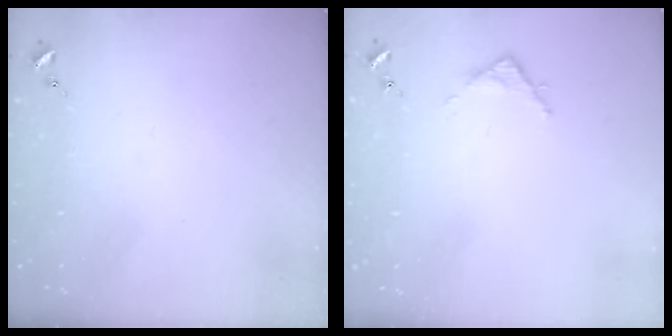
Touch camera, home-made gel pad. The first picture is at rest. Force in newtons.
{"total": 2.8, "press": 2.8, "slide": 0.4}